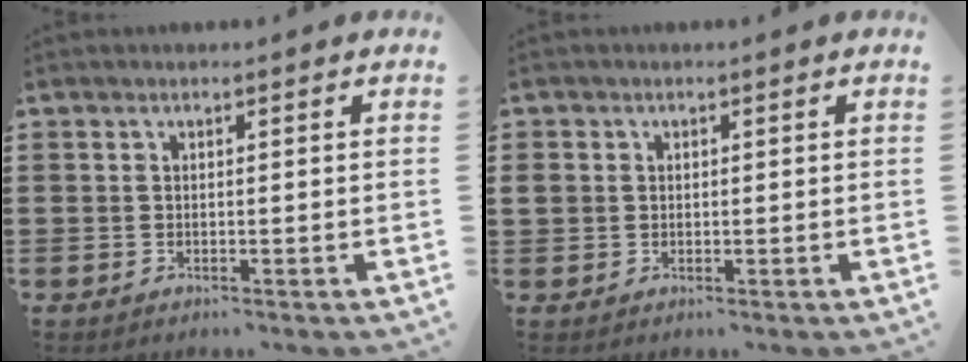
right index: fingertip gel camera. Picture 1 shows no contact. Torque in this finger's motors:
{"motor_torque": [0.81, 0.44, 0.02, 0.03]}